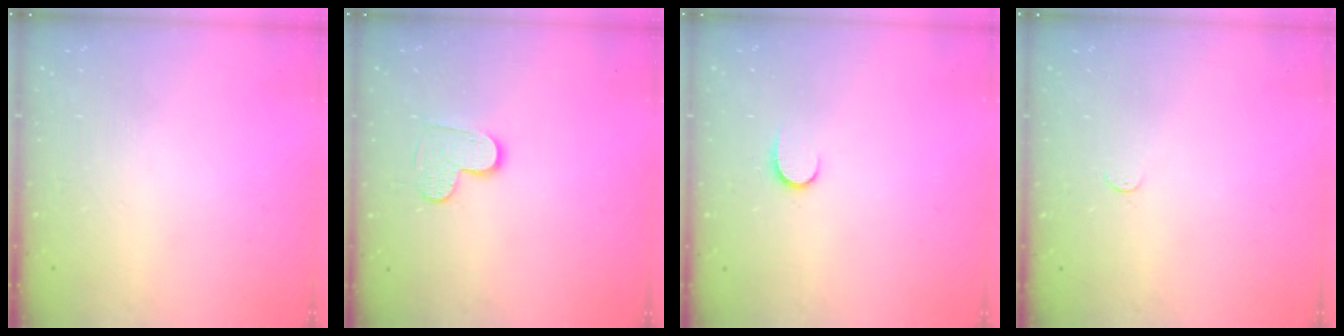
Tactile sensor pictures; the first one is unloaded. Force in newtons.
{"total": 6.3, "press": 6.3, "slide": 0.1}
{"total": 5.7, "press": 5.7, "slide": 0.5}
{"total": 2.7, "press": 2.7, "slide": 0.4}